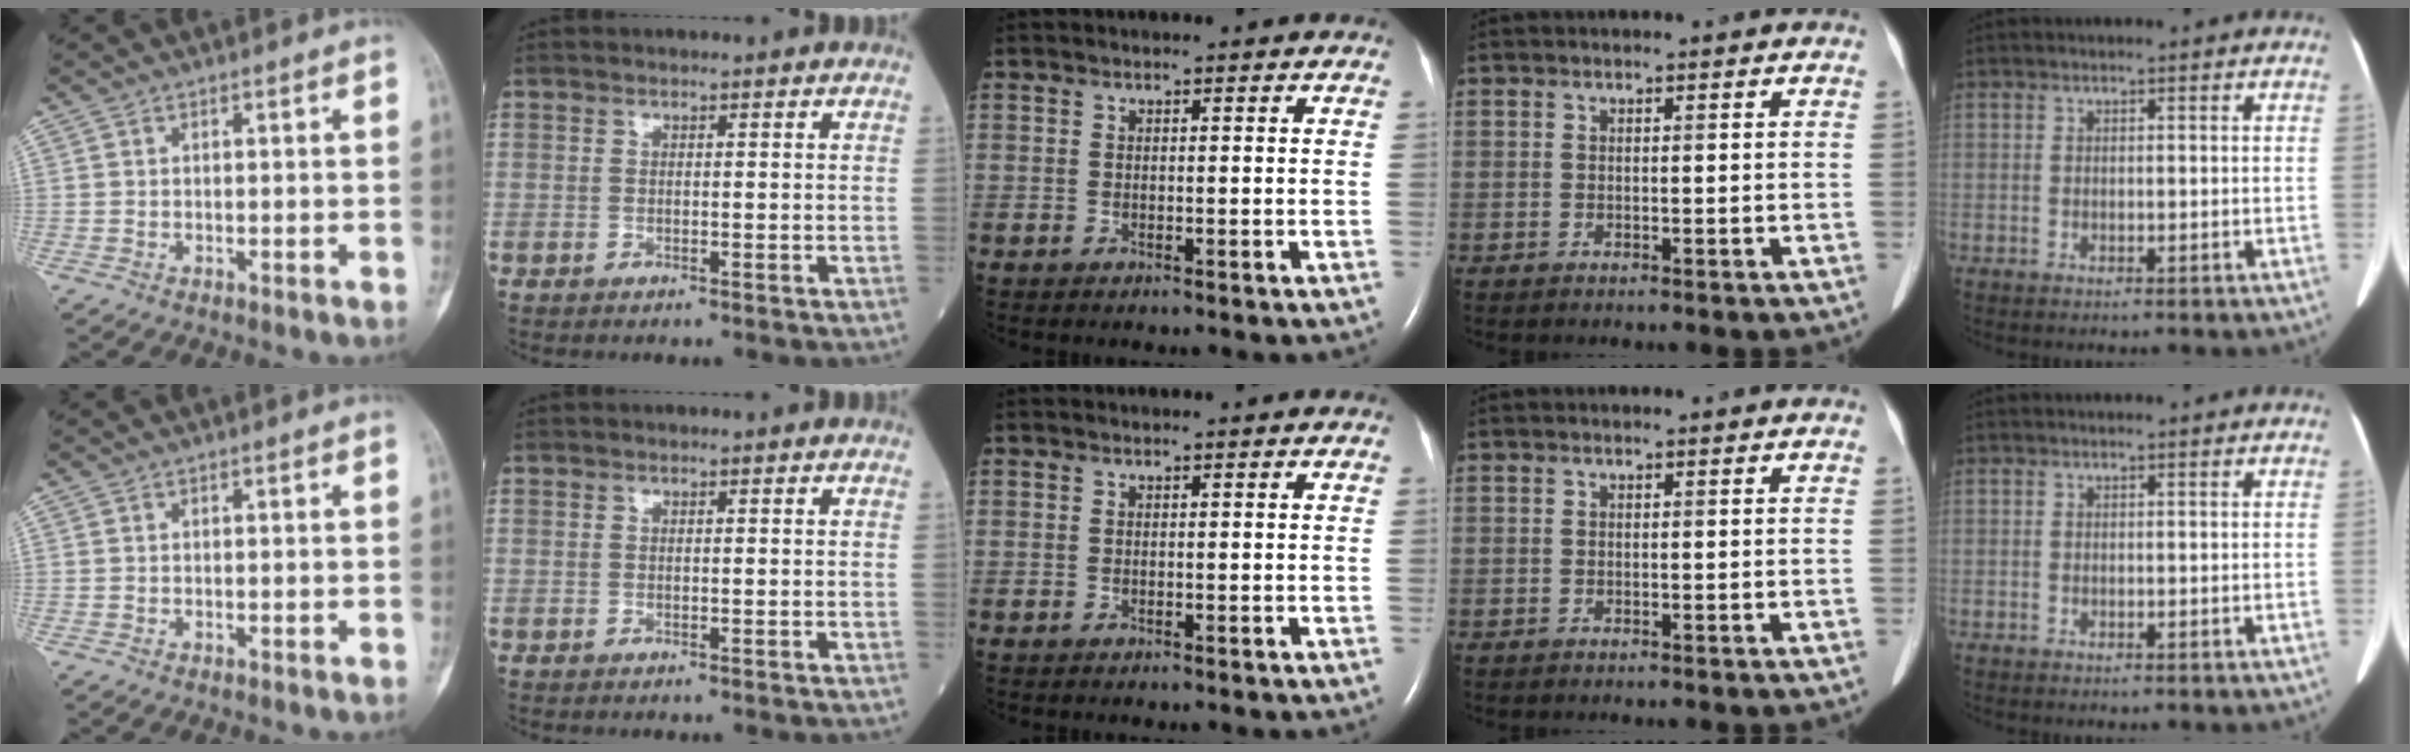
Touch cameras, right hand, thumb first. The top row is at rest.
{}